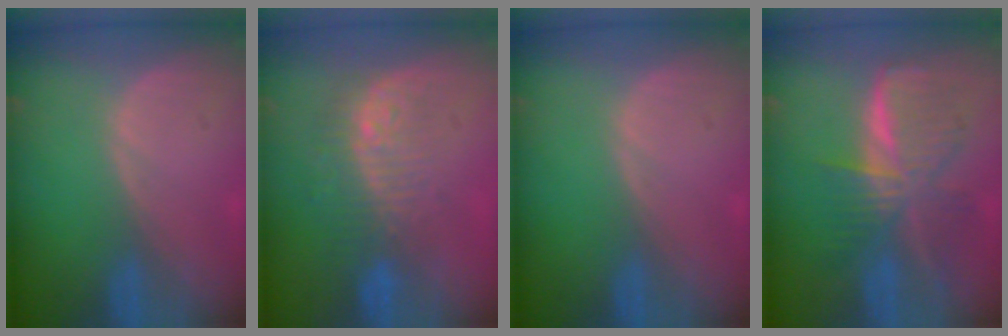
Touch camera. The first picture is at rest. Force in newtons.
{"total": 9.7, "press": 8.4, "slide": 5.0}
{"total": 0.0}
{"total": 9.1, "press": 9.1, "slide": 0.6}